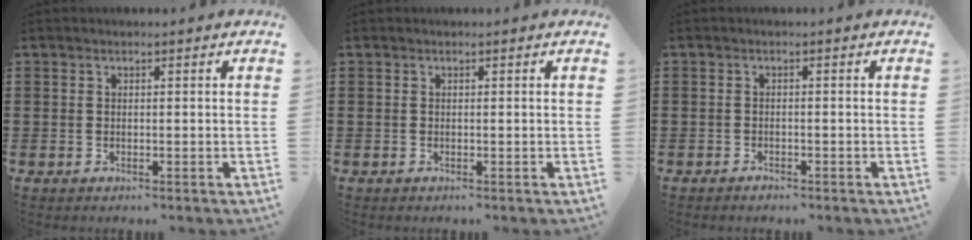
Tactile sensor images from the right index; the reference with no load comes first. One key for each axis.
{"total": 0.0}
{"total": 0.8, "fx": -0.8, "fy": 0.2, "fz": 0.1, "tx": -0.006, "ty": -0.002, "tz": -0.016}